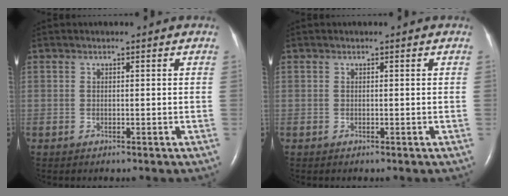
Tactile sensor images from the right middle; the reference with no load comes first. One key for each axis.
{"total": 0.0}